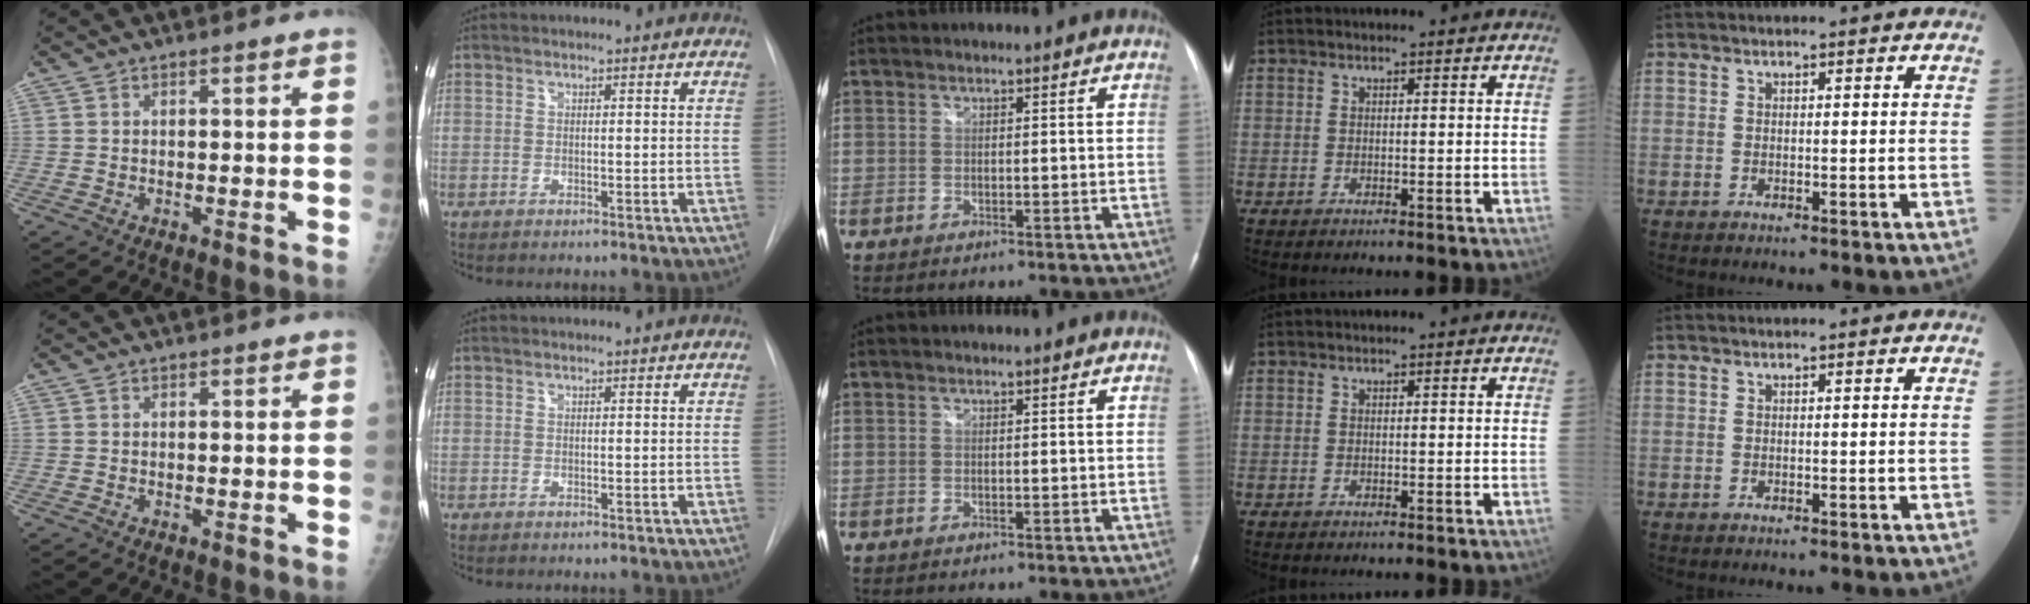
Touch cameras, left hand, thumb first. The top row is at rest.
{}